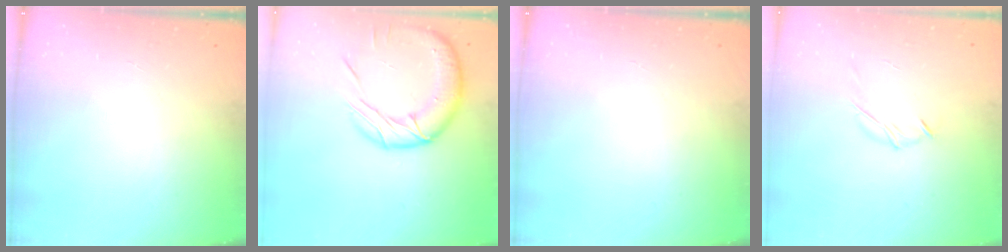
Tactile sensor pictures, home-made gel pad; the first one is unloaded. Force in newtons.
{"total": 16.9, "press": 16.9, "slide": 1.5}
{"total": 0.0}
{"total": 6.7, "press": 6.6, "slide": 1.3}